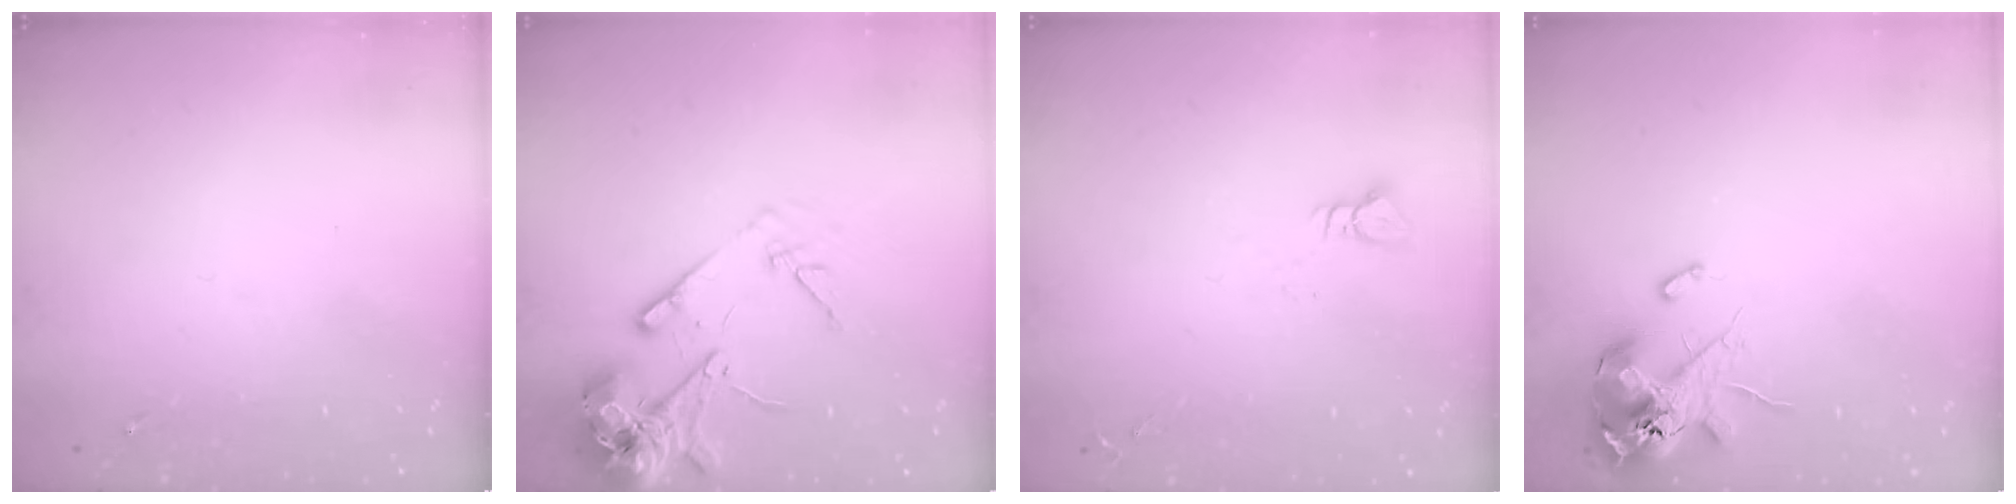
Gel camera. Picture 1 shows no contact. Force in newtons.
{"total": 14.9, "press": 14.7, "slide": 2.3}
{"total": 3.5, "press": 3.5, "slide": 0.3}
{"total": 12.7, "press": 12.5, "slide": 2.2}